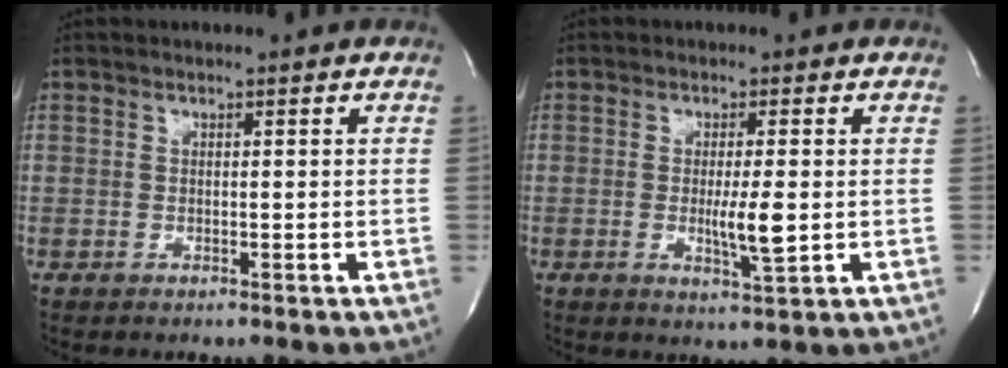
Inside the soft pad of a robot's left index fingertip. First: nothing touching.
{"total": 4.3, "force": [-0.4, 0.3, 4.3], "torque": [-0.077, -0.012, -0.004]}